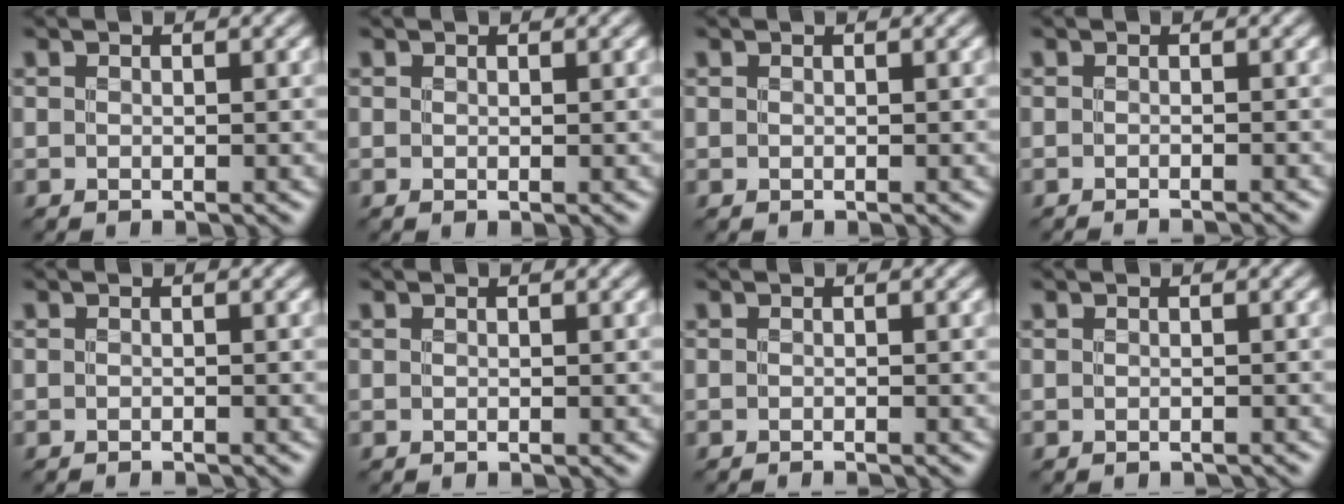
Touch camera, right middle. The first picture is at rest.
{"total": 0.0}
{"total": 0.0}
{"total": 1.6, "force": [-1.4, 0.2, 0.8], "torque": [0.002, -0.001, -0.020]}
{"total": 1.1, "force": [-1.0, 0.2, 0.4], "torque": [0.004, -0.002, -0.016]}
{"total": 0.0}
{"total": 1.0, "force": [-0.8, 0.1, 0.5], "torque": [0.003, -0.002, -0.015]}
{"total": 0.7, "force": [-0.7, 0.0, 0.1], "torque": [0.001, -0.003, -0.012]}